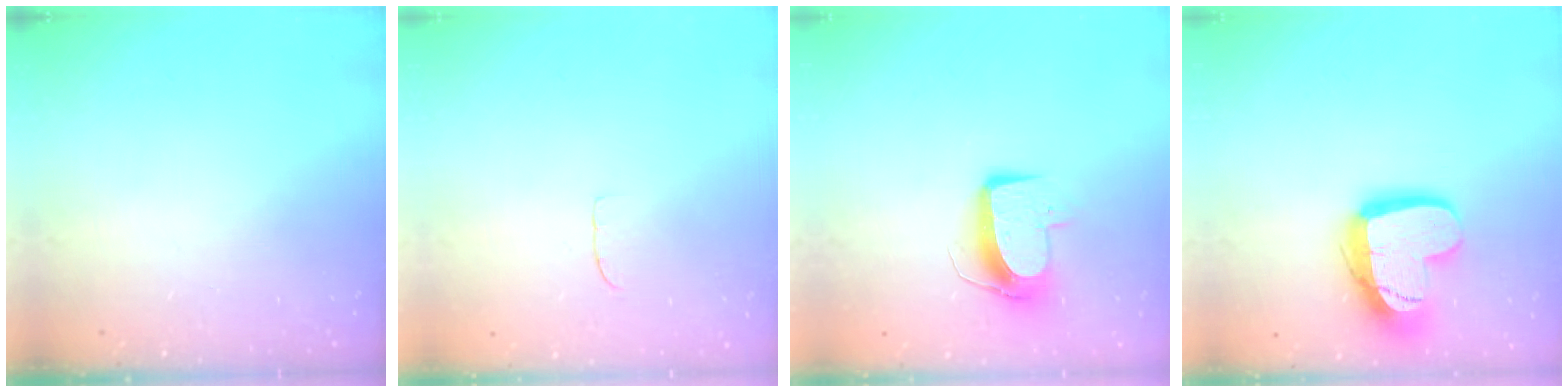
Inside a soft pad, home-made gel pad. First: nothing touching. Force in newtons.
{"total": 3.2, "press": 3.2, "slide": 0.3}
{"total": 10.0, "press": 10.0, "slide": 0.5}
{"total": 19.0, "press": 18.9, "slide": 1.6}